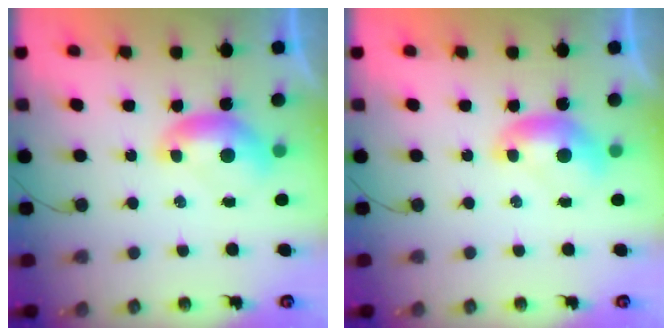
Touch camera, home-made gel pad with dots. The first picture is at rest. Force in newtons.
{"total": 0.0}